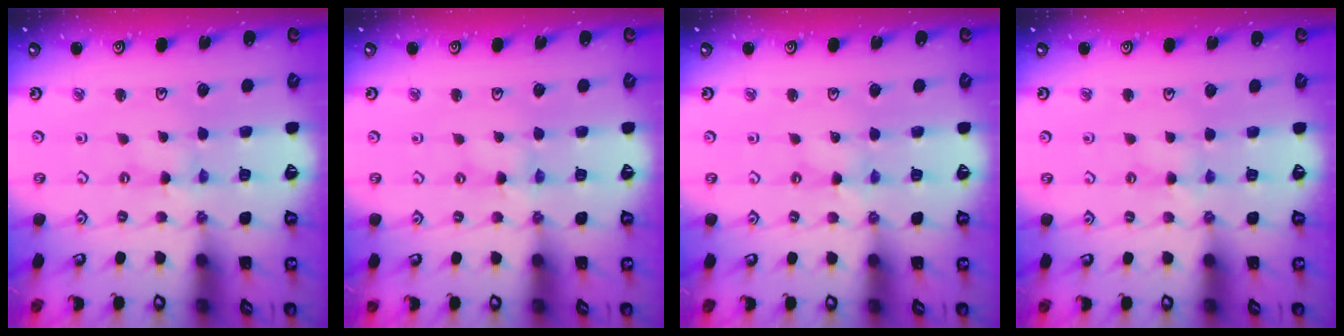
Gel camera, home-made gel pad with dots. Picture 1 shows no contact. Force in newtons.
{"total": 1.7, "press": 1.7, "slide": 0.2}
{"total": 0.8, "press": 0.8, "slide": 0.2}
{"total": 1.7, "press": 1.7, "slide": 0.4}